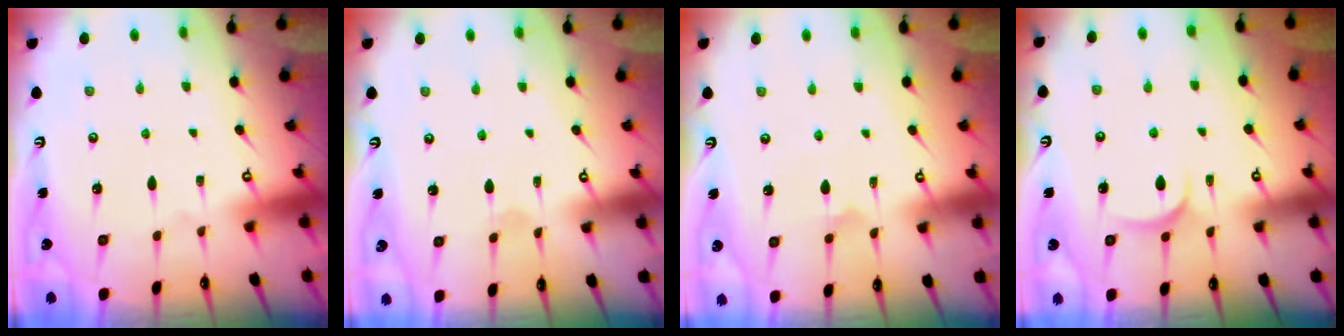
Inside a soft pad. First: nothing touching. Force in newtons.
{"total": 1.2, "press": 1.2, "slide": 0.1}
{"total": 3.9, "press": 3.9, "slide": 0.5}
{"total": 4.1, "press": 4.0, "slide": 0.7}